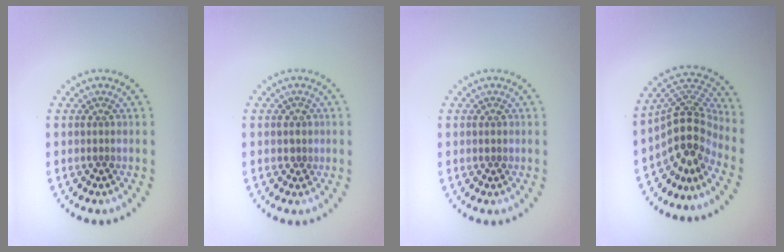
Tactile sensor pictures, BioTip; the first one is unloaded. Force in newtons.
{"total": 0.7, "press": 0.4, "slide": 0.5}
{"total": 0.6, "press": 0.6, "slide": 0.2}
{"total": 5.1, "press": 3.6, "slide": 3.6}